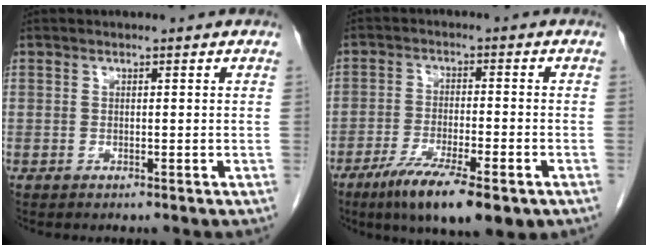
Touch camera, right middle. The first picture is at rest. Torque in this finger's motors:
{"motor_torque": [1.39, -0.75, 0.16, 0.13]}